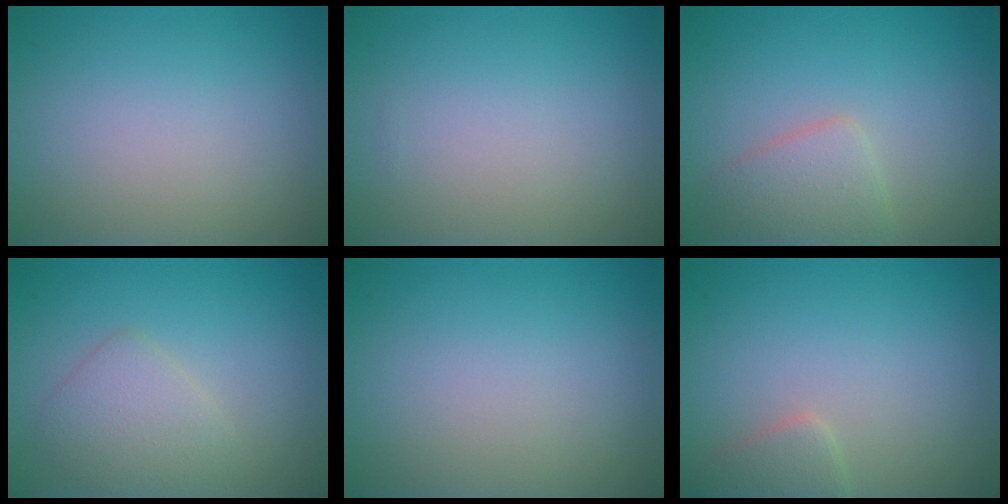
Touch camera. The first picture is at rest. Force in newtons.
{"total": 0.0}
{"total": 2.8, "press": 2.8, "slide": 0.1}
{"total": 2.9, "press": 2.9, "slide": 0.2}
{"total": 0.0}
{"total": 1.8, "press": 1.8, "slide": 0.1}